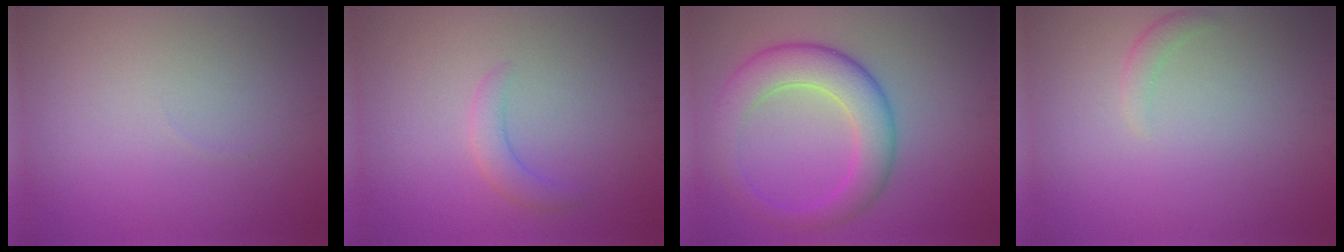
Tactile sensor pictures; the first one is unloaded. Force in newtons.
{"total": 1.8, "press": 1.8, "slide": 0.1}
{"total": 5.9, "press": 5.9, "slide": 0.2}
{"total": 1.1, "press": 1.1, "slide": 0.0}